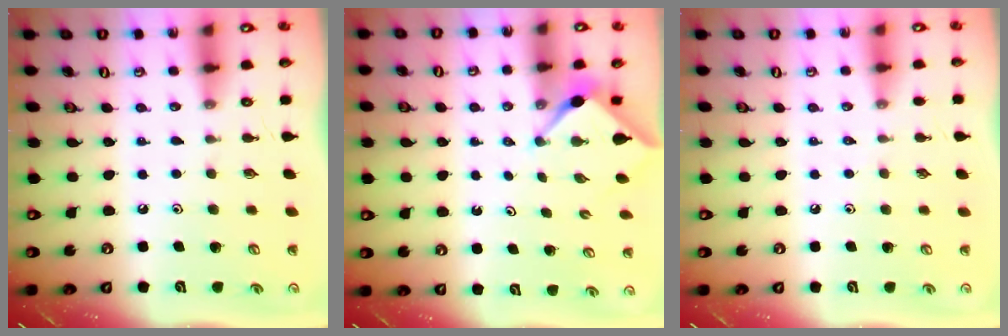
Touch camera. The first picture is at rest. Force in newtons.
{"total": 3.0, "press": 3.0, "slide": 0.2}
{"total": 1.9, "press": 1.9, "slide": 0.3}